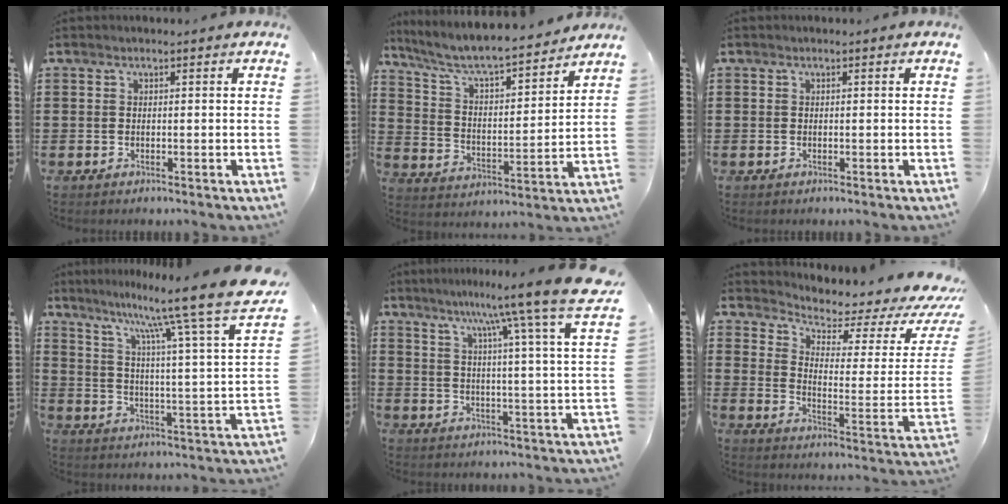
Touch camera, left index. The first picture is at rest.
{"total": 6.7, "force": [6.0, 0.4, 2.9], "torque": [-0.083, -0.045, 0.096]}
{"total": 0.0}
{"total": 11.3, "force": [9.6, -1.7, 5.7], "torque": [-0.122, -0.084, 0.145]}
{"total": 9.7, "force": [7.9, -1.5, 5.4], "torque": [-0.112, -0.055, 0.121]}
{"total": 3.2, "force": [2.8, 0.8, 1.3], "torque": [-0.041, -0.039, 0.039]}